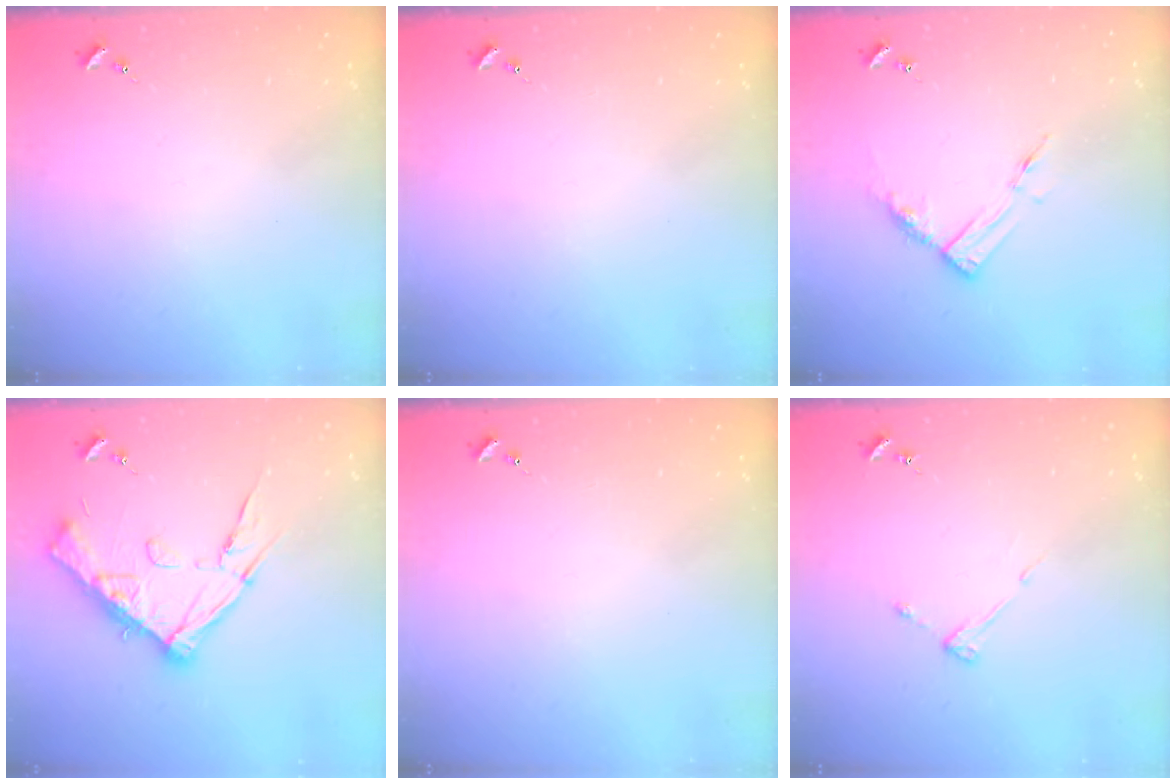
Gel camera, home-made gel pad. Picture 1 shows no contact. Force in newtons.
{"total": 0.0}
{"total": 8.8, "press": 8.8, "slide": 0.6}
{"total": 15.4, "press": 15.4, "slide": 0.4}
{"total": 0.0}
{"total": 4.2, "press": 4.2, "slide": 0.4}